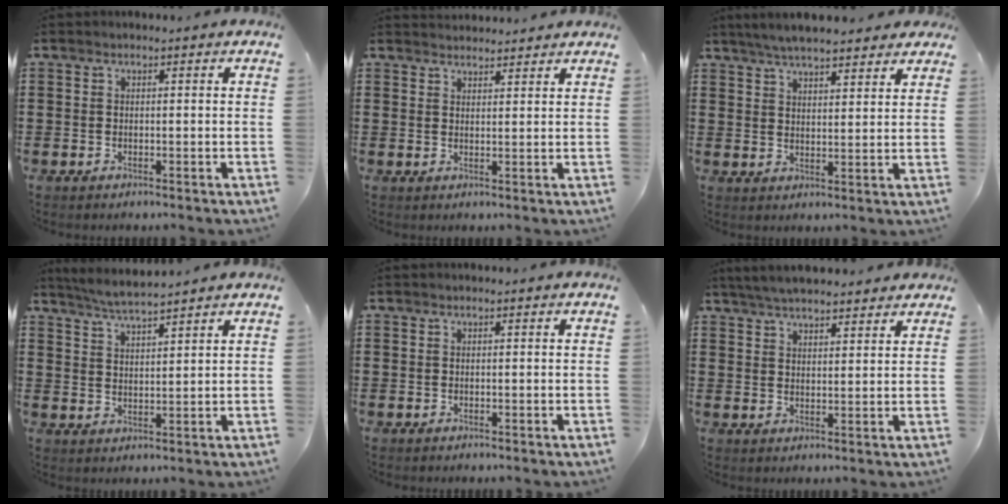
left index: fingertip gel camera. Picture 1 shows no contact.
{"total": 2.2, "force": [2.2, 0.1, -0.2], "torque": [-0.002, -0.003, 0.043]}
{"total": 5.3, "force": [4.9, 0.7, 1.9], "torque": [-0.052, -0.009, 0.090]}
{"total": 4.5, "force": [4.3, -0.1, 1.4], "torque": [-0.040, -0.013, 0.077]}
{"total": 0.0}
{"total": 4.8, "force": [4.5, 0.4, 1.4], "torque": [-0.041, -0.008, 0.084]}